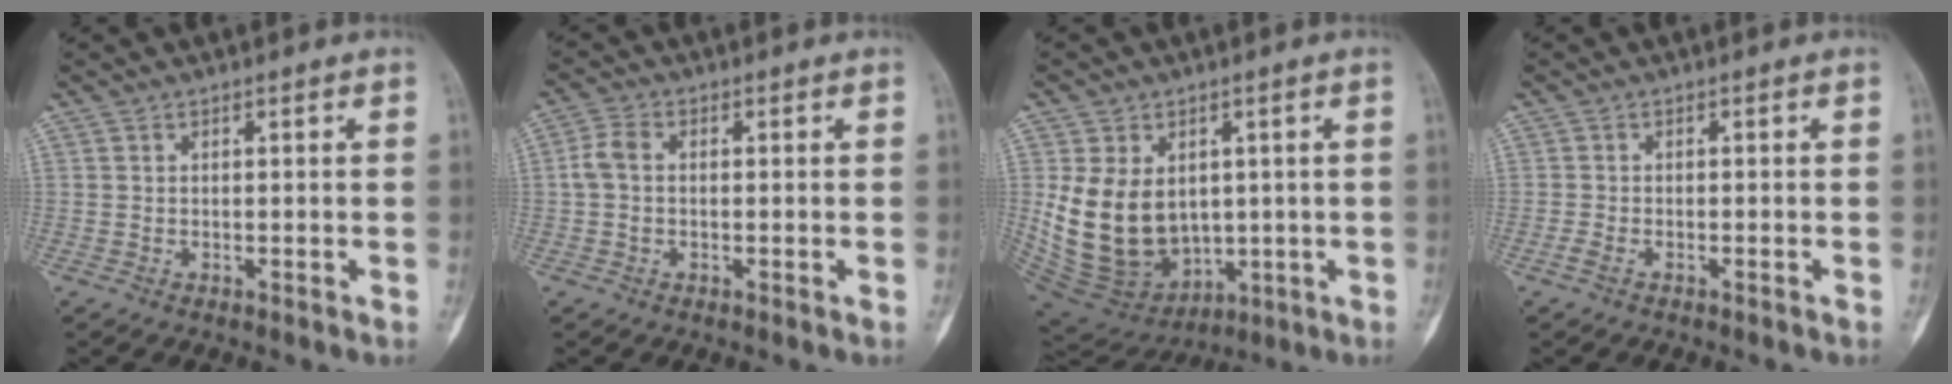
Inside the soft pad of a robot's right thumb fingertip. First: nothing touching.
{"total": 3.9, "force": [0.1, 2.7, 2.8], "torque": [-0.060, 0.013, -0.005]}
{"total": 16.6, "force": [1.3, 12.3, 11.0], "torque": [-0.176, -0.016, 0.059]}
{"total": 1.4, "force": [-0.9, 0.6, 0.9], "torque": [-0.026, 0.001, -0.019]}